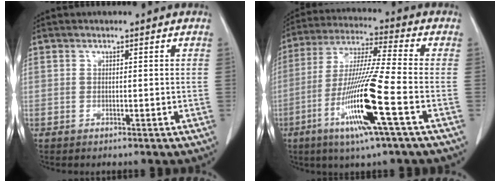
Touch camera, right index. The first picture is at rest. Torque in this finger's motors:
{"motor_torque": [2.07, -0.07, 1.05, 0.18]}